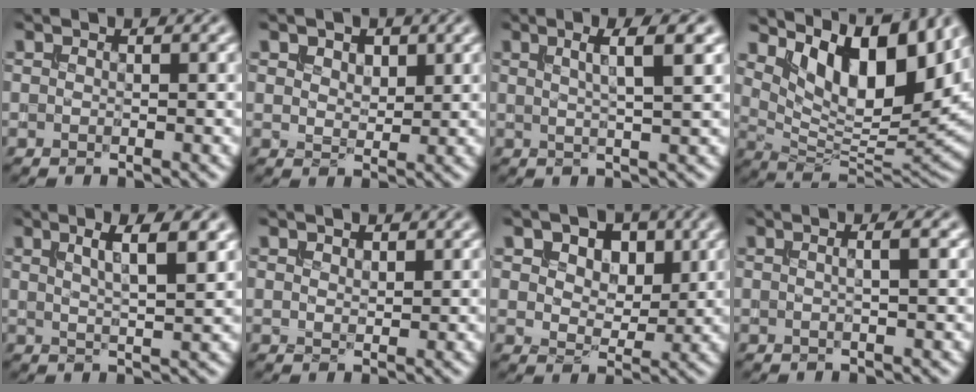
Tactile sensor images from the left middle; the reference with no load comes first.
{"total": 2.8, "force": [1.7, 1.8, 1.3], "torque": [-0.021, 0.001, 0.022]}
{"total": 3.8, "force": [1.5, 0.9, 3.3], "torque": [-0.032, 0.006, 0.020]}
{"total": 11.0, "force": [5.7, 4.7, 8.1], "torque": [-0.124, -0.006, 0.105]}
{"total": 4.6, "force": [2.0, 1.2, 3.9], "torque": [-0.045, 0.001, 0.031]}
{"total": 1.1, "force": [0.8, 0.6, 0.2], "torque": [-0.001, -0.003, 0.016]}
{"total": 6.9, "force": [3.5, 4.5, 3.9], "torque": [-0.068, 0.001, 0.047]}
{"total": 1.9, "force": [0.5, 0.8, 1.6], "torque": [-0.003, 0.000, -0.011]}